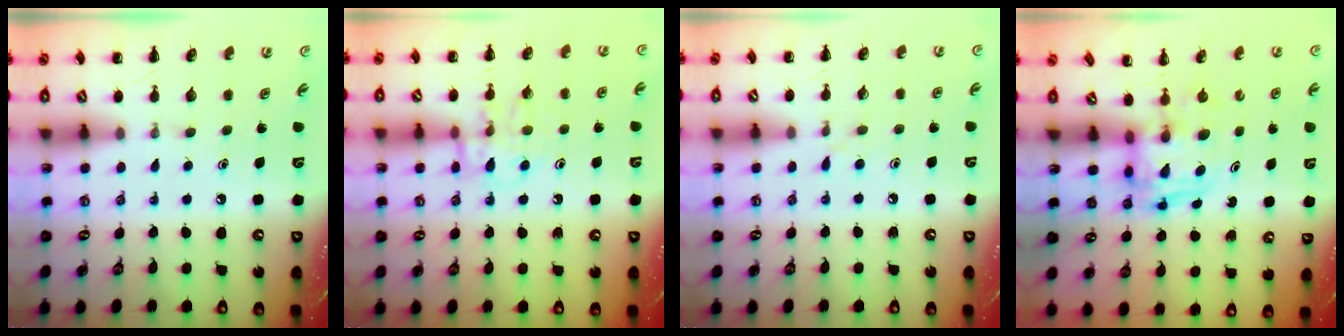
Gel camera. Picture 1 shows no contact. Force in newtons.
{"total": 12.2, "press": 12.1, "slide": 0.9}
{"total": 5.5, "press": 5.1, "slide": 2.2}
{"total": 2.7, "press": 2.7, "slide": 0.2}